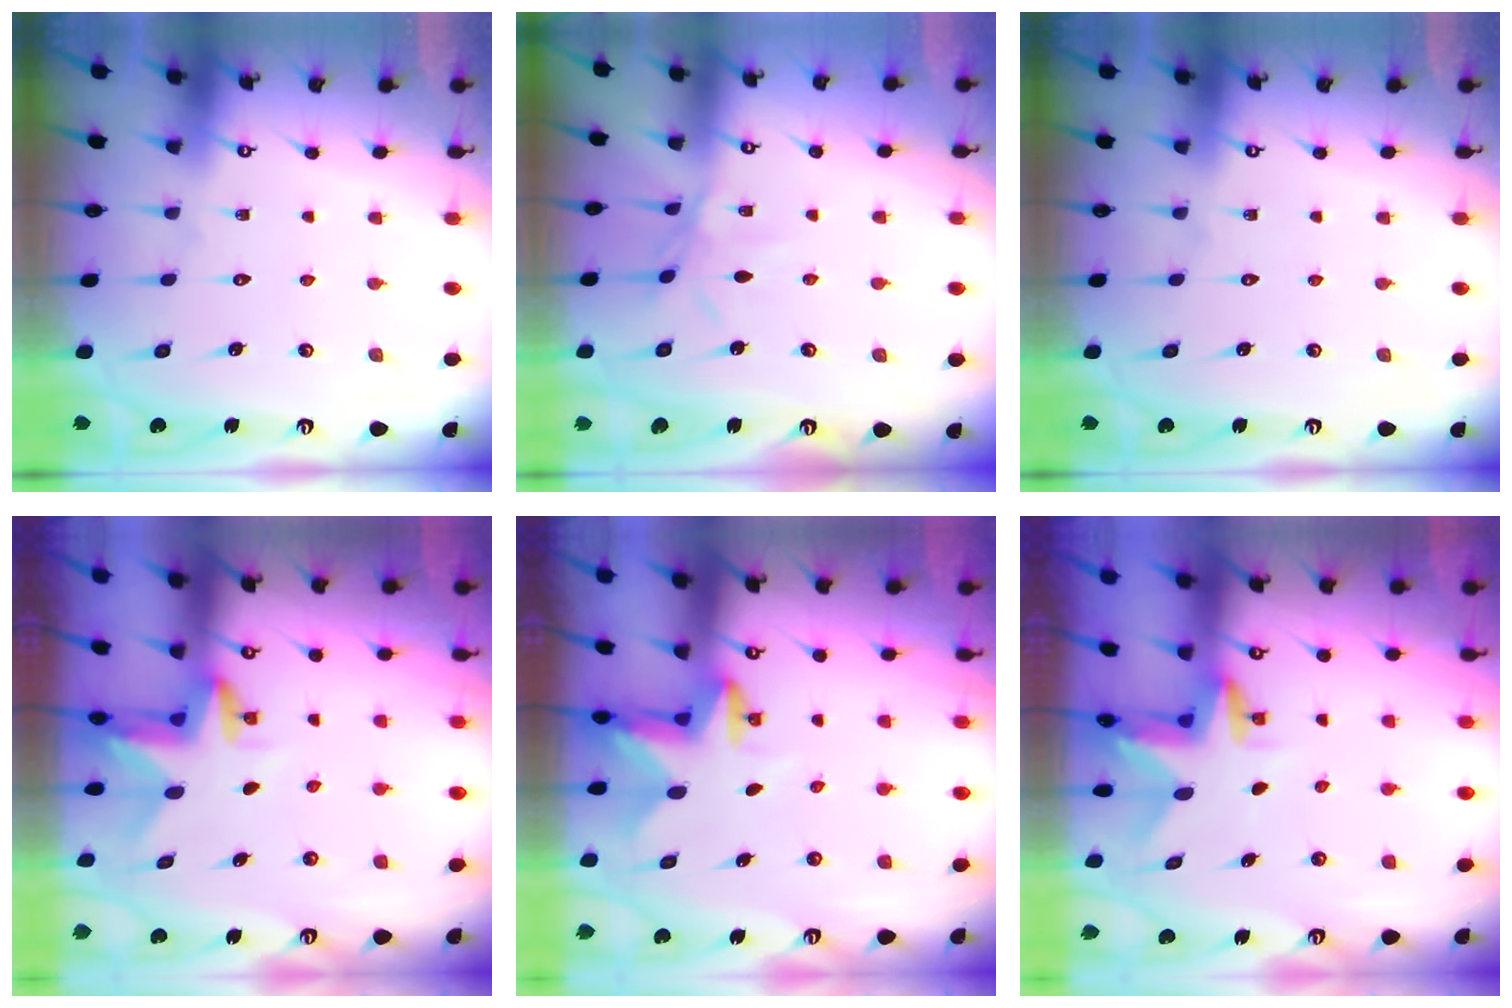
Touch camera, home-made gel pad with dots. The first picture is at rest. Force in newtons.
{"total": 5.6, "press": 5.5, "slide": 0.7}
{"total": 0.0}
{"total": 2.9, "press": 2.9, "slide": 0.2}
{"total": 2.8, "press": 2.8, "slide": 0.5}
{"total": 2.9, "press": 2.9, "slide": 0.2}